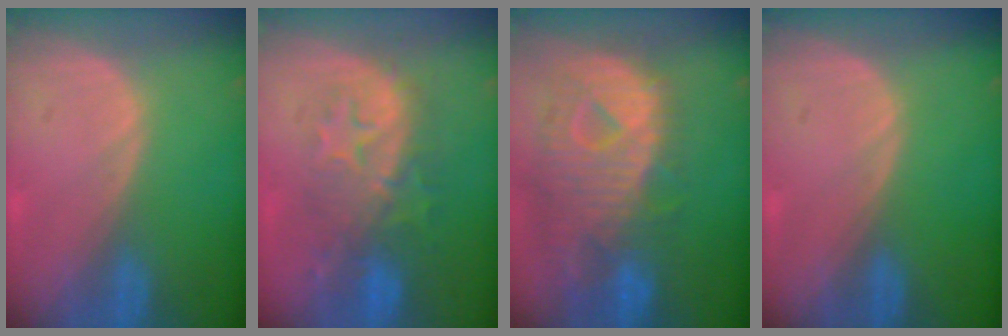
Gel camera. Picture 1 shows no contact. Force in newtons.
{"total": 9.1, "press": 8.6, "slide": 3.0}
{"total": 12.5, "press": 10.8, "slide": 6.4}
{"total": 0.0}